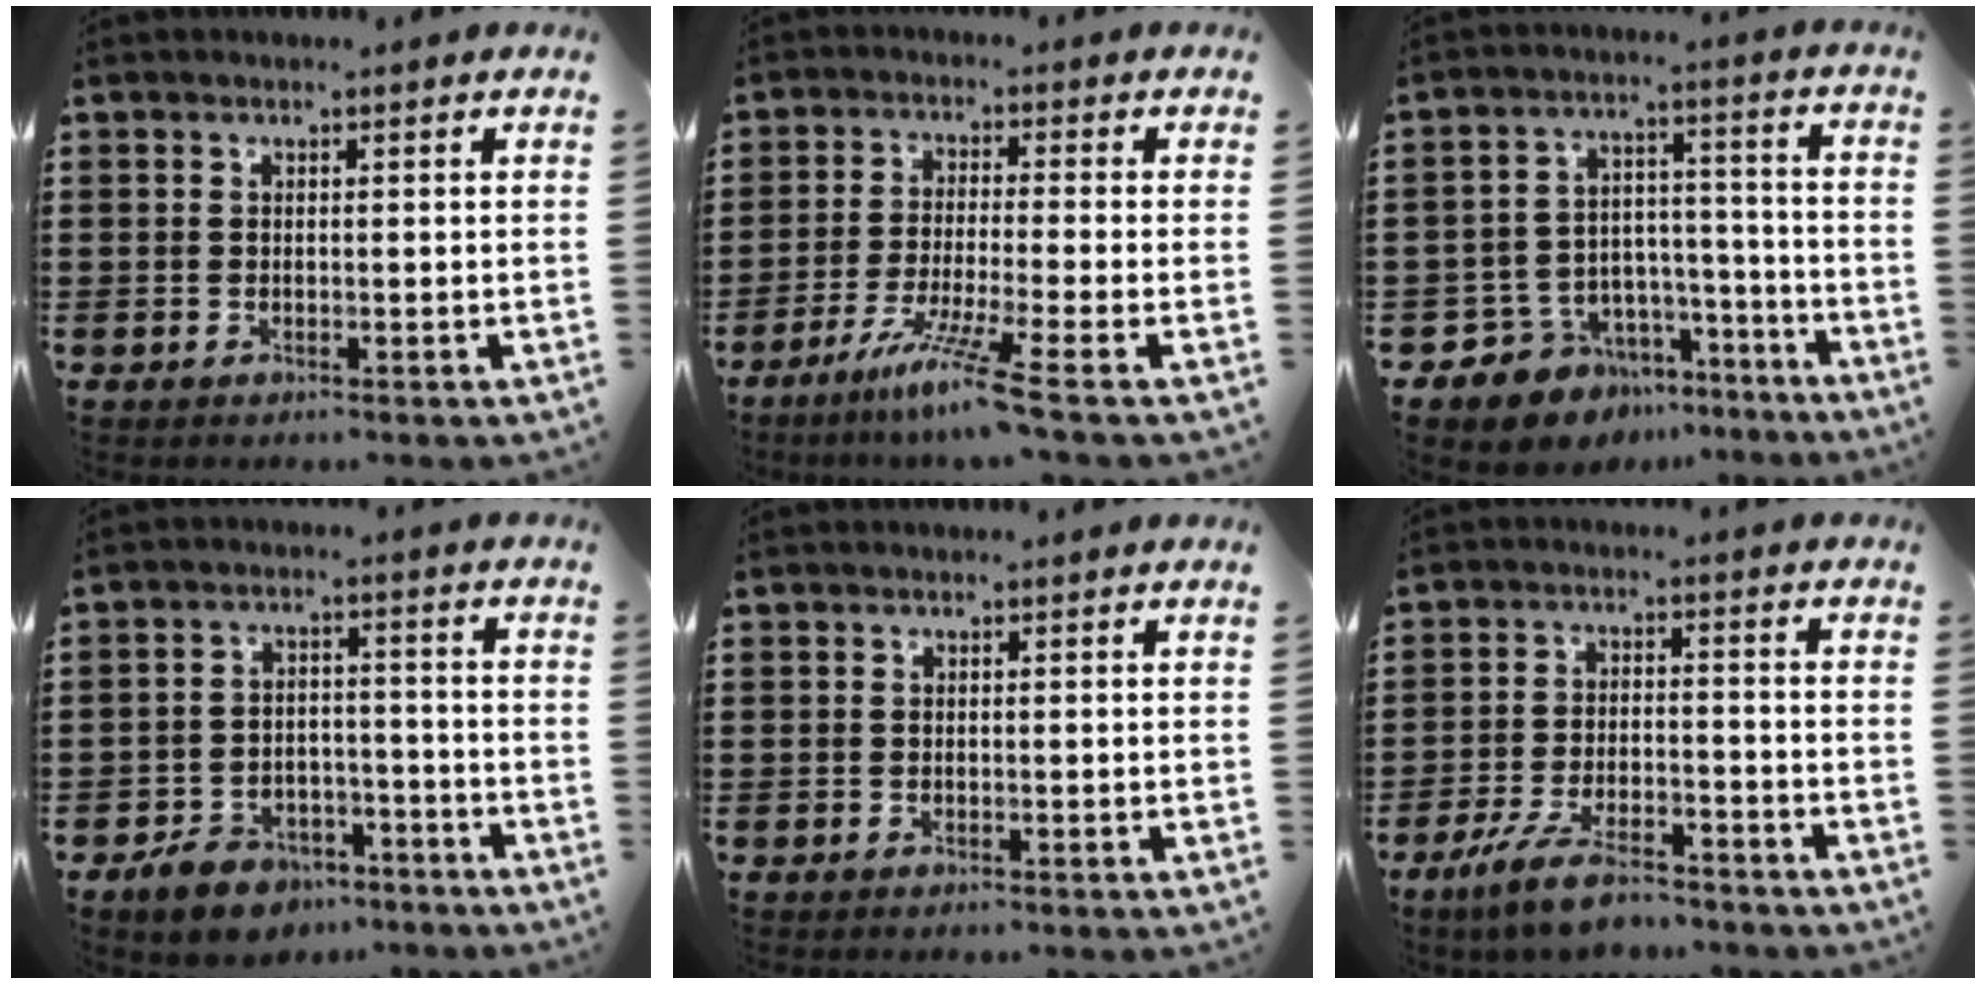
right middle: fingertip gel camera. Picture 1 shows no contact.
{"total": 7.4, "force": [-5.0, -1.0, 5.3], "torque": [-0.113, -0.022, -0.099]}
{"total": 7.3, "force": [-6.0, 4.1, -0.1], "torque": [-0.010, 0.022, -0.115]}
{"total": 5.7, "force": [-5.0, 2.3, 1.3], "torque": [-0.030, 0.019, -0.099]}
{"total": 0.0}
{"total": 6.9, "force": [-5.6, 1.5, 3.6], "torque": [-0.083, 0.000, -0.109]}